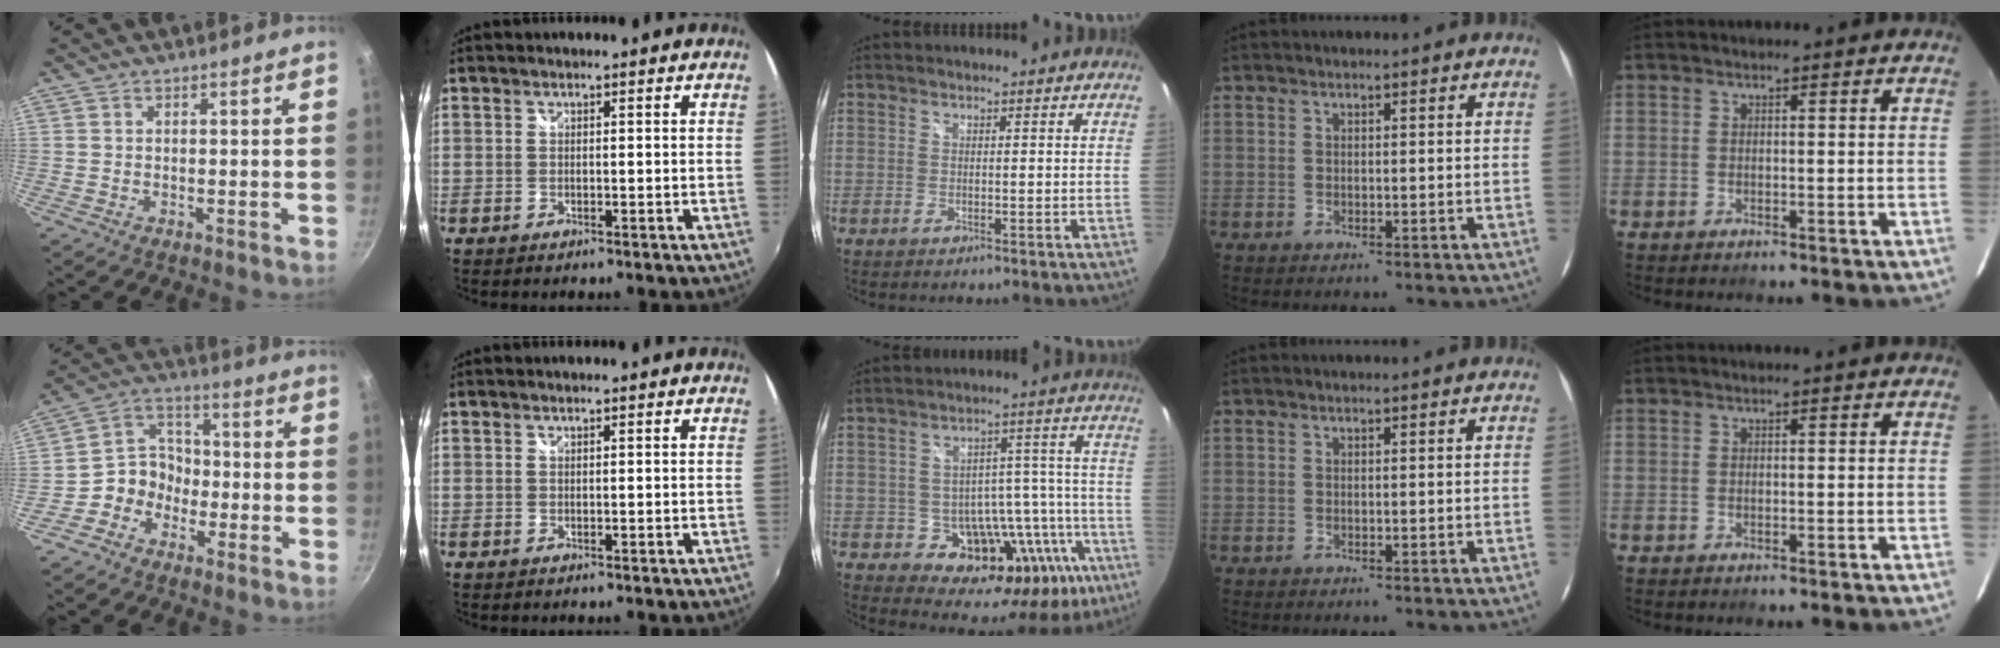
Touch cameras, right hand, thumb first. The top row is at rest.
{"thumb": {"total": 7.9, "force": [-3.5, 6.6, 2.5], "torque": [0.001, 0.050, -0.079]}, "middle": {"total": 18.6, "force": [-8.4, 12.0, 11.5], "torque": [-0.155, 0.015, -0.096]}}